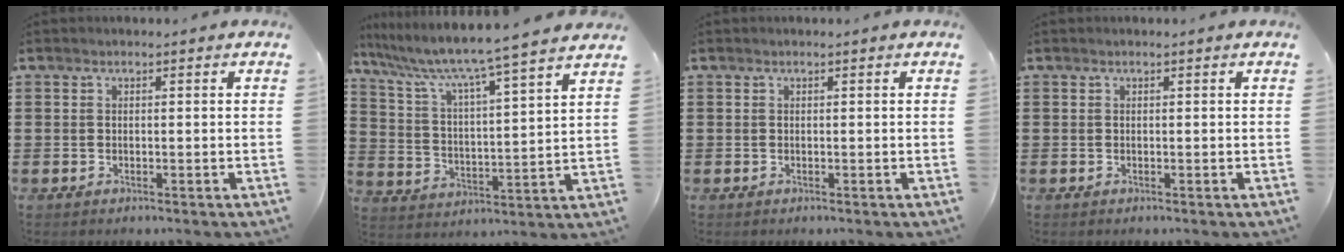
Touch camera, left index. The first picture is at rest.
{"total": 6.4, "force": [5.6, -0.8, 3.0], "torque": [-0.085, -0.050, 0.084]}
{"total": 0.0}
{"total": 0.0}